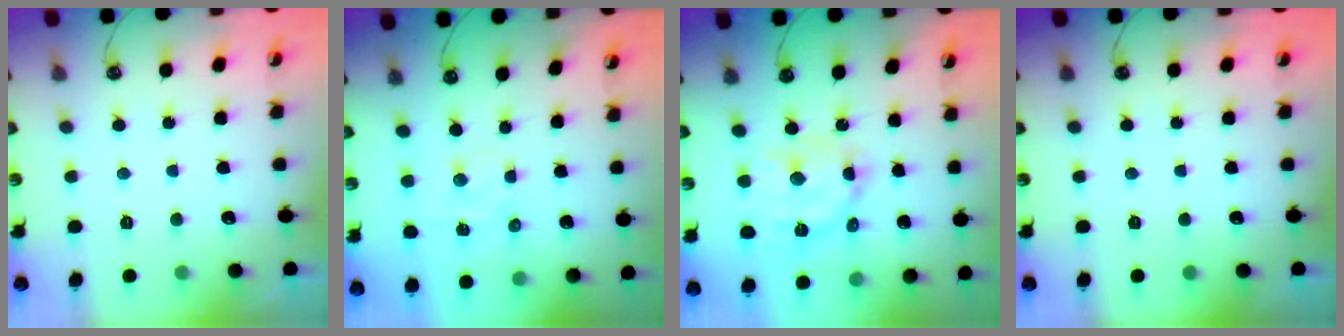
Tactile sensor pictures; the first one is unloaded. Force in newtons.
{"total": 2.4, "press": 2.3, "slide": 0.6}
{"total": 14.1, "press": 14.1, "slide": 1.2}
{"total": 0.0}